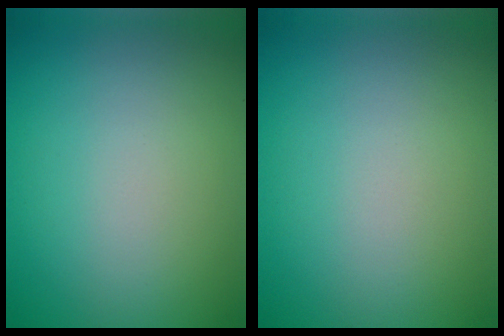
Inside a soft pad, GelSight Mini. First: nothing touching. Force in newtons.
{"total": 0.0}